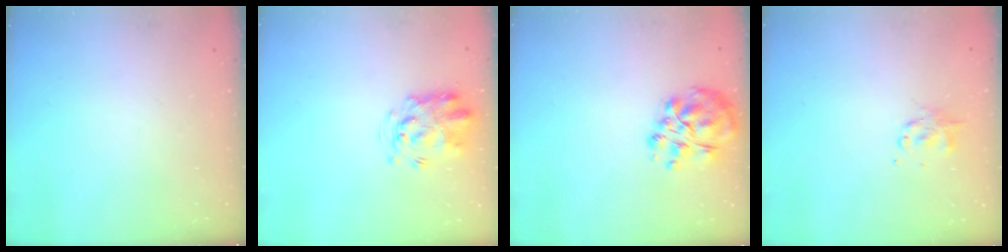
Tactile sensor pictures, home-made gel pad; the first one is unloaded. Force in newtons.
{"total": 3.2, "press": 3.1, "slide": 0.7}
{"total": 10.9, "press": 10.7, "slide": 2.1}
{"total": 2.5, "press": 2.5, "slide": 0.6}